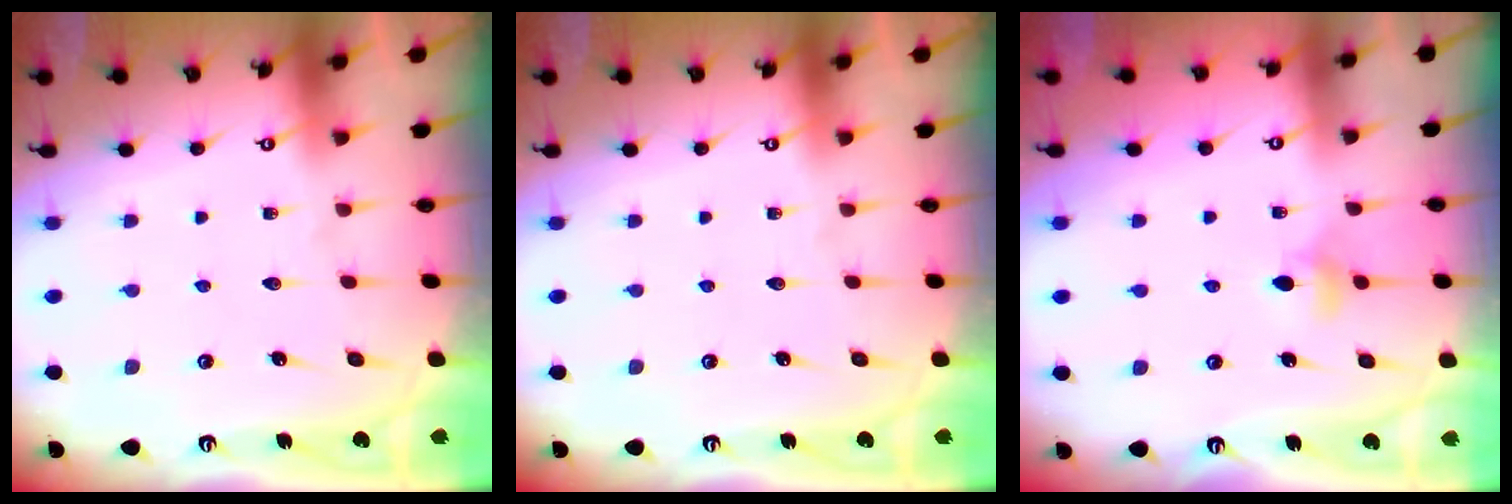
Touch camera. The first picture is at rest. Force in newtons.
{"total": 0.0}
{"total": 4.0, "press": 3.9, "slide": 0.8}